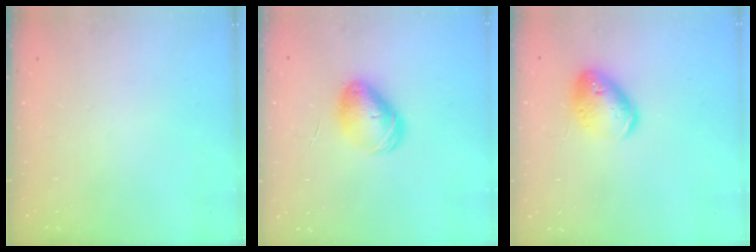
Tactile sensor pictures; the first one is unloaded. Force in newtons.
{"total": 8.6, "press": 8.5, "slide": 1.3}
{"total": 13.8, "press": 13.7, "slide": 2.1}